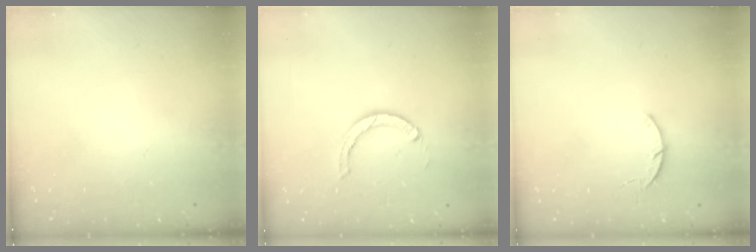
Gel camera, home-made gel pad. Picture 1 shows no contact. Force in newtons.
{"total": 3.9, "press": 3.8, "slide": 0.4}
{"total": 3.2, "press": 3.2, "slide": 0.4}